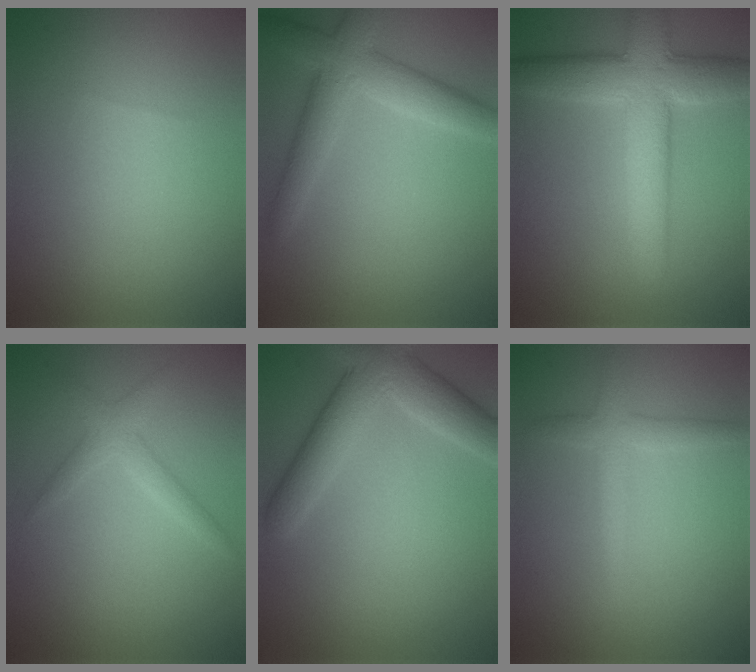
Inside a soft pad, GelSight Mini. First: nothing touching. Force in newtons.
{"total": 4.7, "press": 4.7, "slide": 0.1}
{"total": 7.8, "press": 7.8, "slide": 0.5}
{"total": 2.0, "press": 2.0, "slide": 0.0}
{"total": 5.6, "press": 5.6, "slide": 0.2}
{"total": 2.3, "press": 2.3, "slide": 0.1}